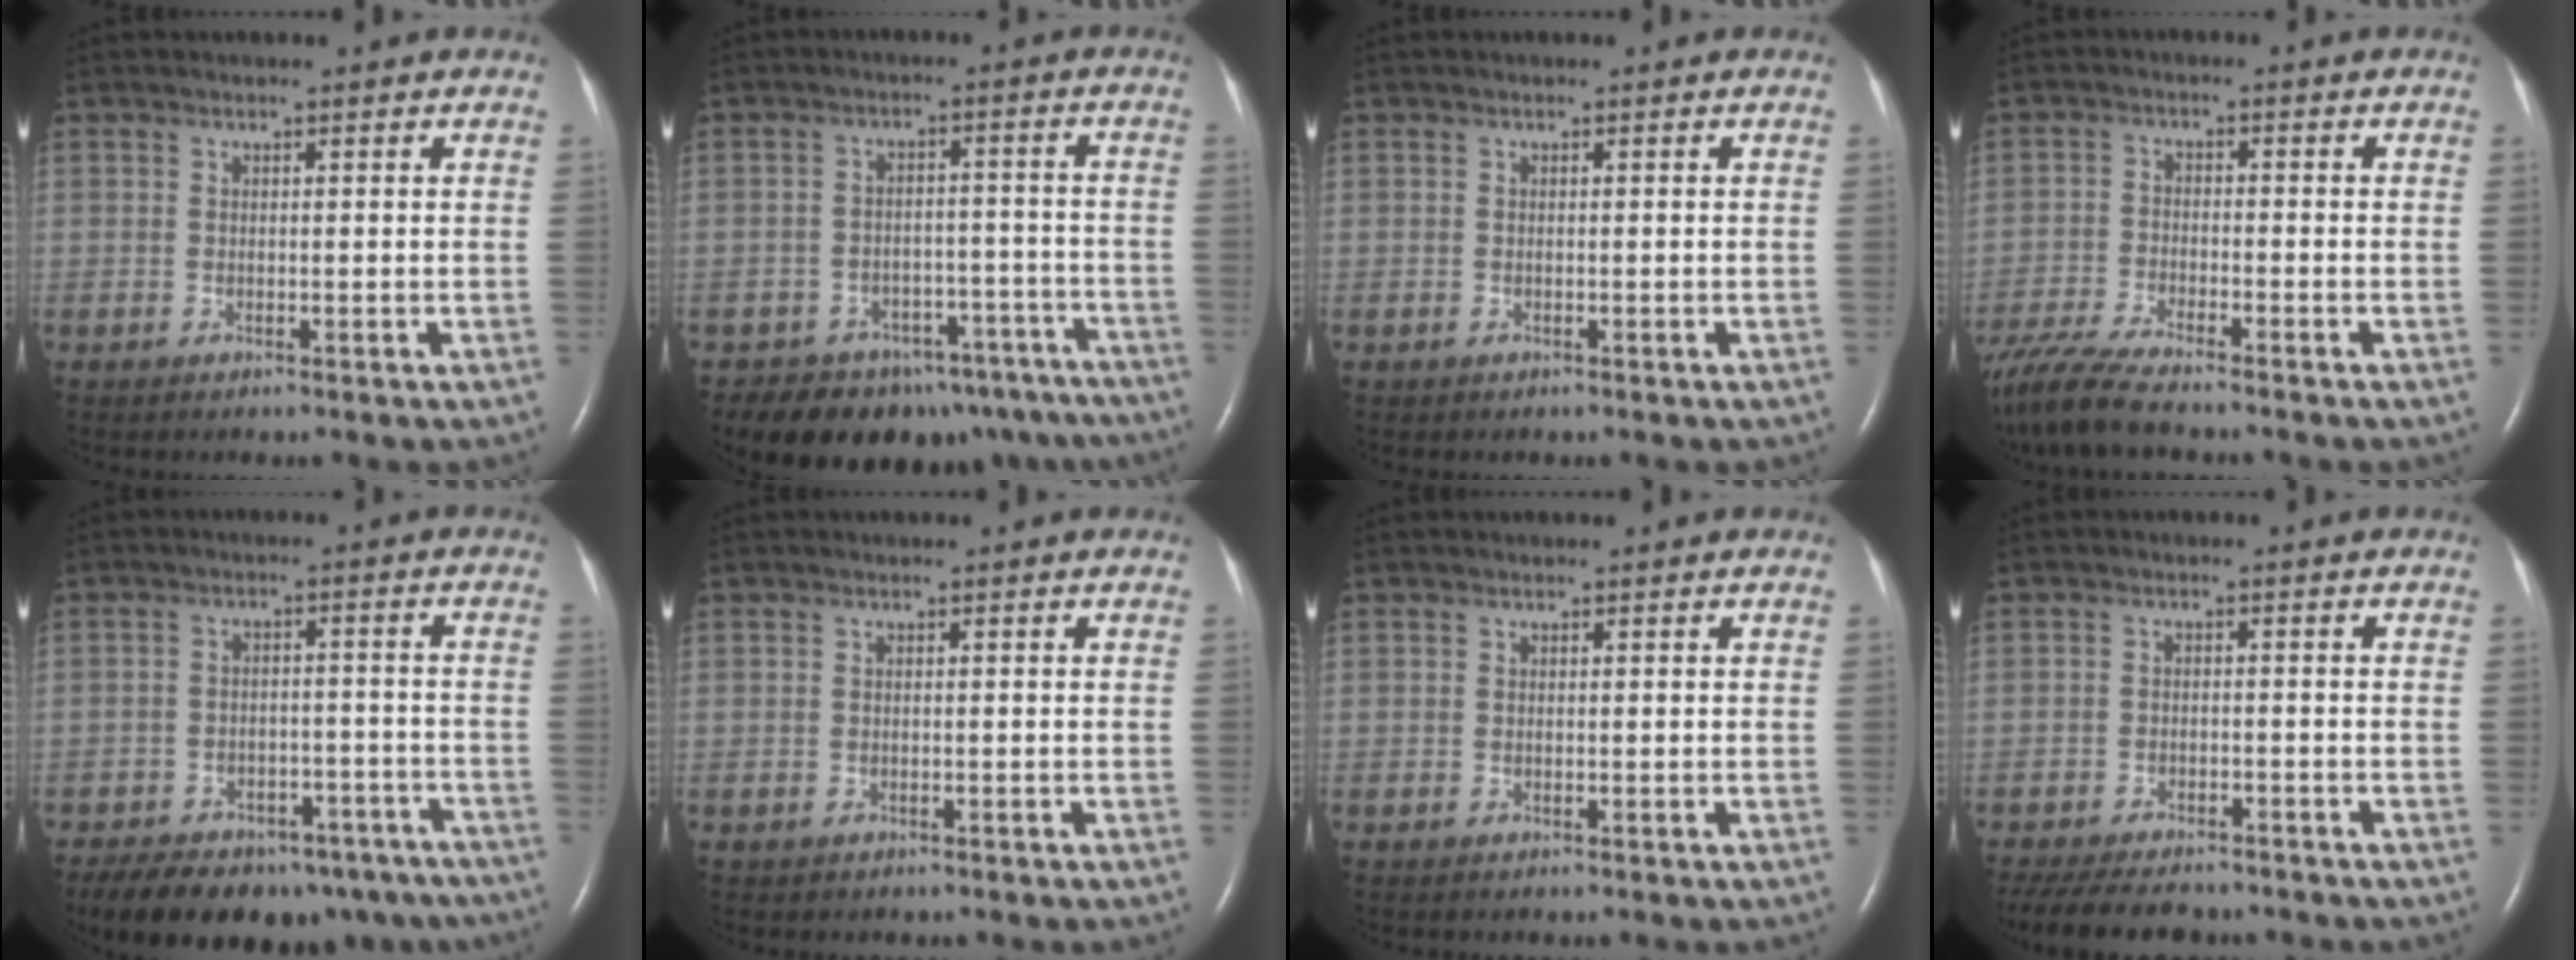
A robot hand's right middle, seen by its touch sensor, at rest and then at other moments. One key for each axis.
{"total": 15.5, "fx": -12.5, "fy": 8.2, "fz": 4.2, "tx": -0.043, "ty": 0.036, "tz": -0.145}
{"total": 0.0}
{"total": 9.1, "fx": -7.9, "fy": 0.4, "fz": 4.6, "tx": -0.094, "ty": -0.026, "tz": -0.143}
{"total": 20.8, "fx": -15.7, "fy": 10.1, "fz": 9.0, "tx": -0.156, "ty": -0.002, "tz": -0.198}
{"total": 0.0}
{"total": 0.0}
{"total": 12.2, "fx": -10.4, "fy": 3.9, "fz": 5.0, "tx": -0.105, "ty": -0.012, "tz": -0.147}